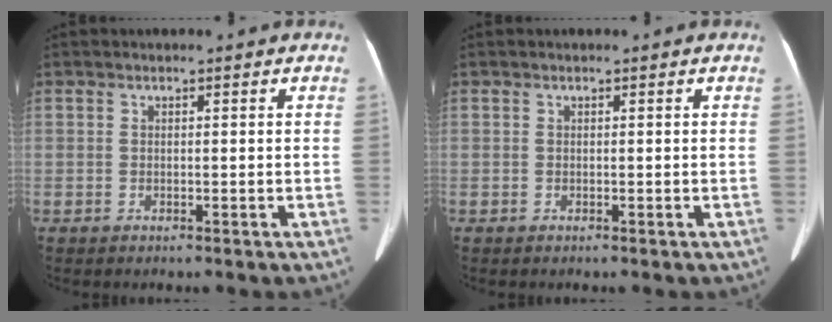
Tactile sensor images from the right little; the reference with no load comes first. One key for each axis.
{"total": 0.0}